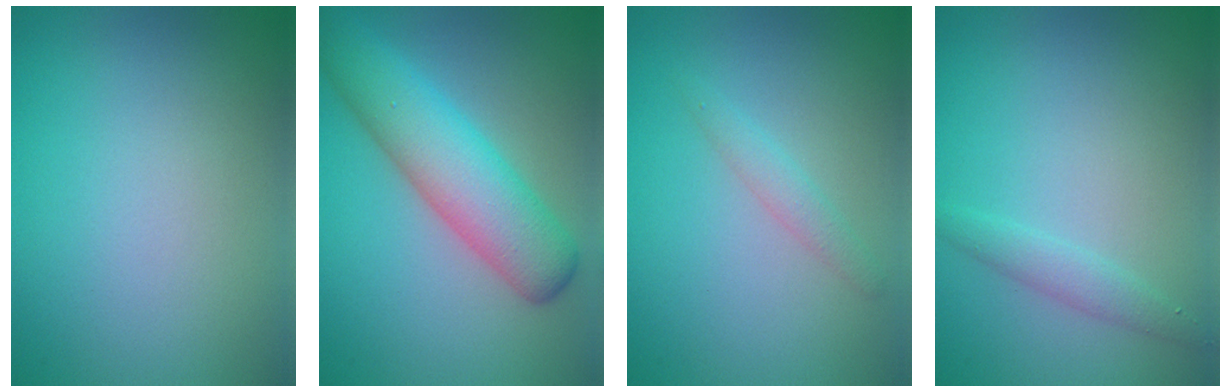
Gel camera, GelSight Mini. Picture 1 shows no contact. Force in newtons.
{"total": 7.1, "press": 7.1, "slide": 0.2}
{"total": 1.4, "press": 1.4, "slide": 0.0}
{"total": 1.5, "press": 1.5, "slide": 0.1}